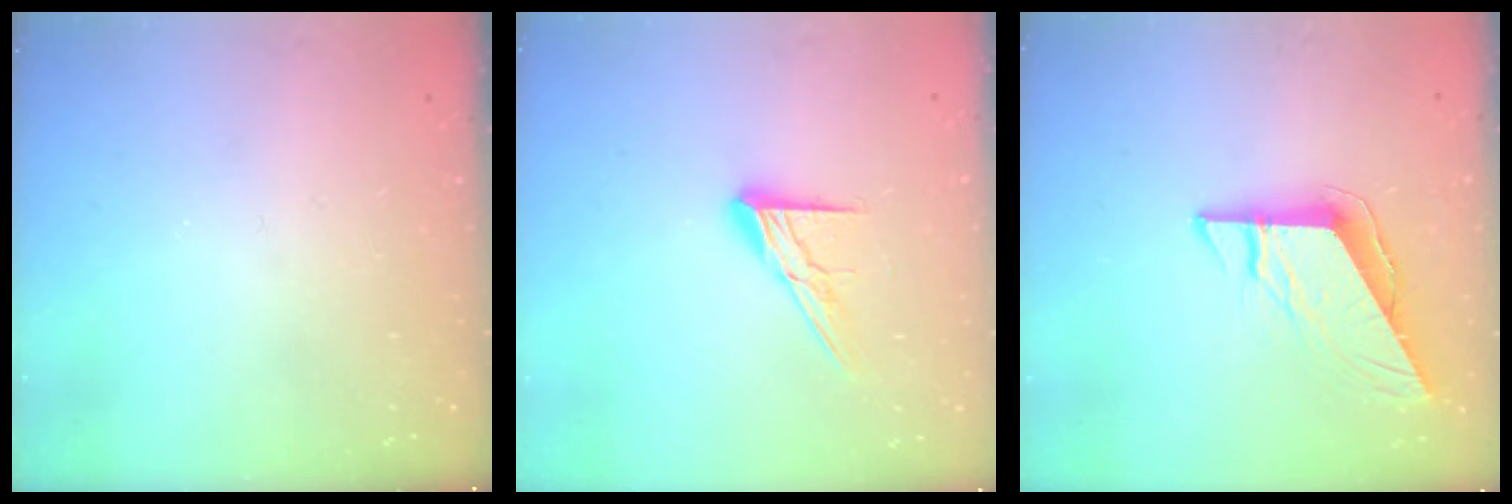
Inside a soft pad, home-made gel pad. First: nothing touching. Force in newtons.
{"total": 10.4, "press": 10.4, "slide": 0.6}
{"total": 9.0, "press": 9.0, "slide": 0.5}